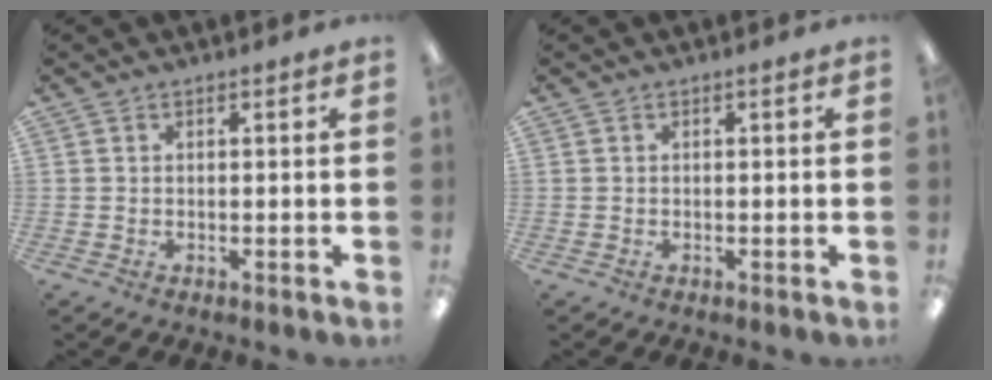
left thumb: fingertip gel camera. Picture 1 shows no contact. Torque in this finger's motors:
{"motor_torque": [0.00, 0.03, 0.08, -0.13, 0.00]}